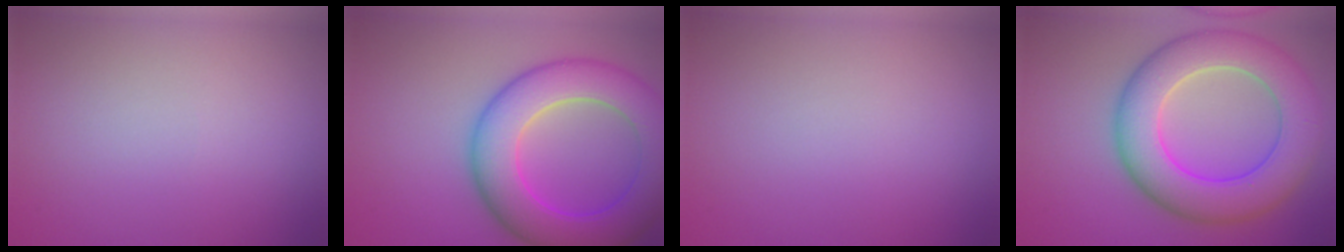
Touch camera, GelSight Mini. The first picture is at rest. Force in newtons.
{"total": 9.8, "press": 9.8, "slide": 0.5}
{"total": 0.0}
{"total": 9.4, "press": 9.4, "slide": 0.4}